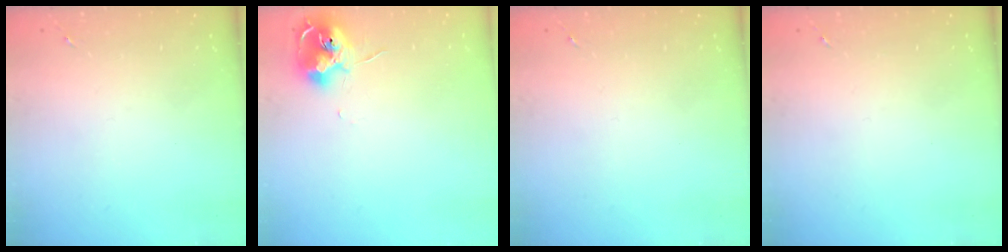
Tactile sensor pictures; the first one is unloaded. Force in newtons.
{"total": 11.1, "press": 11.0, "slide": 0.6}
{"total": 0.0}
{"total": 0.0}